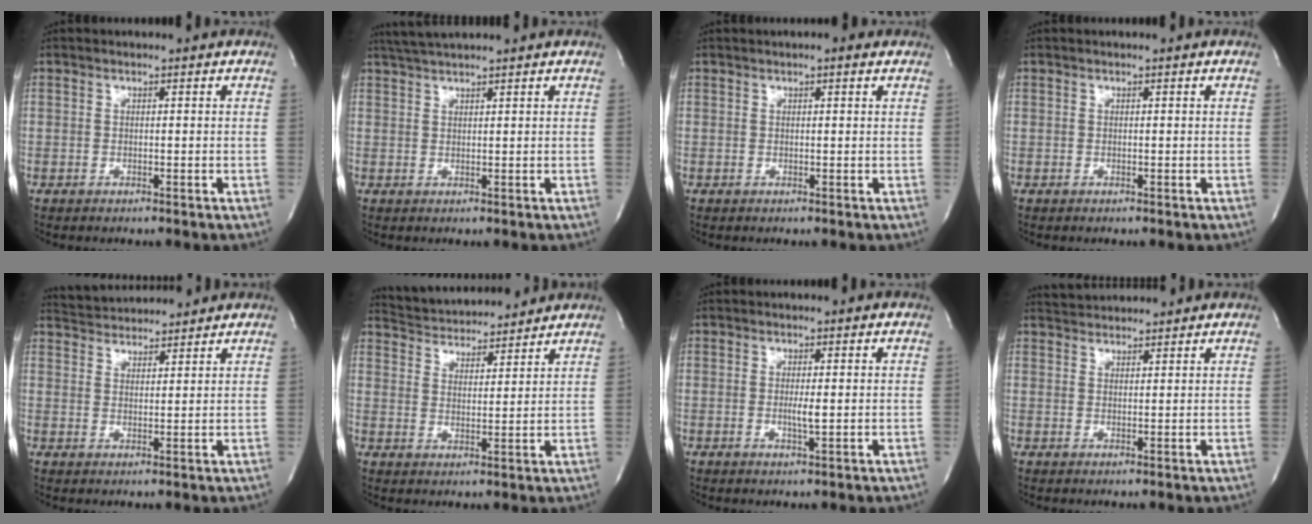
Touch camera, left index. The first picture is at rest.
{"total": 4.1, "force": [3.7, -0.5, 1.8], "torque": [-0.034, 0.022, 0.070]}
{"total": 1.4, "force": [0.9, 0.3, 1.1], "torque": [-0.021, 0.003, 0.008]}
{"total": 0.0}
{"total": 7.2, "force": [7.1, 0.8, 0.9], "torque": [-0.024, 0.024, 0.114]}
{"total": 11.5, "force": [11.1, 1.9, 2.6], "torque": [-0.049, 0.016, 0.174]}
{"total": 2.0, "force": [-0.1, 0.1, 2.0], "torque": [-0.040, -0.006, -0.002]}
{"total": 4.3, "force": [4.3, 0.4, 0.3], "torque": [-0.014, 0.029, 0.074]}